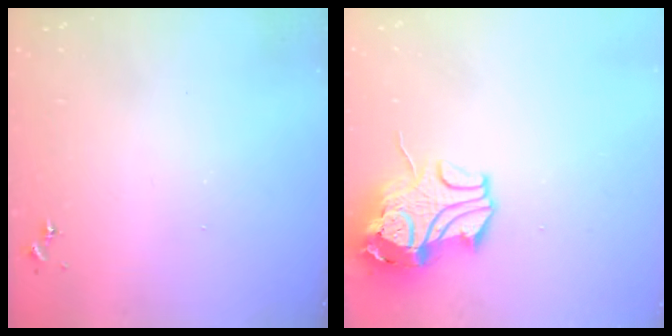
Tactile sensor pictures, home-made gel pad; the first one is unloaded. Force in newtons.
{"total": 13.3, "press": 13.1, "slide": 2.0}